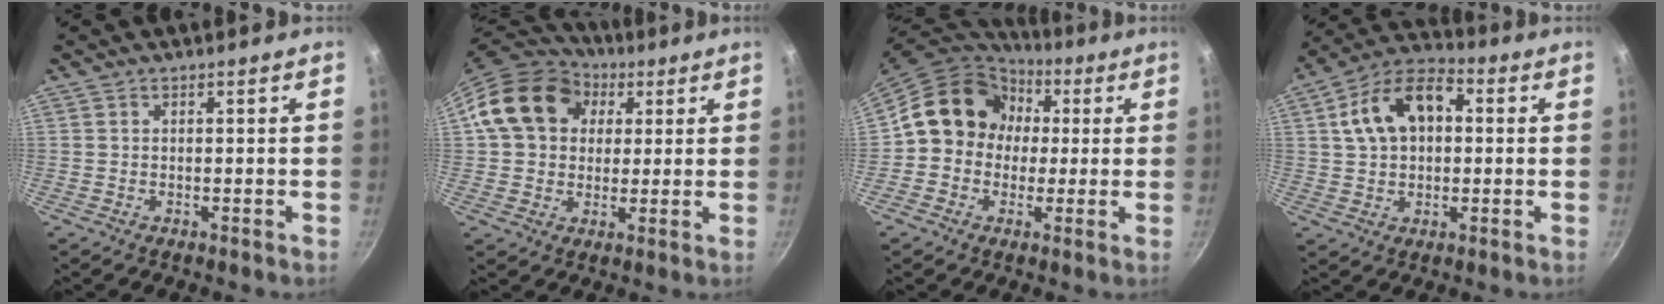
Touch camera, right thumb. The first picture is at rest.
{"total": 16.7, "force": [4.5, 13.3, 8.9], "torque": [-0.139, 0.021, 0.066]}
{"total": 14.8, "force": [1.5, 13.0, 6.8], "torque": [-0.074, 0.036, 0.006]}
{"total": 14.1, "force": [2.7, 9.2, 10.3], "torque": [-0.154, 0.031, 0.030]}